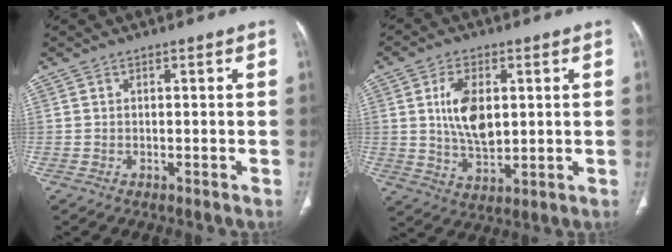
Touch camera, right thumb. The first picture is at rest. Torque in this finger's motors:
{"motor_torque": [1.36, 1.33, 1.37, -0.15, 0.17]}